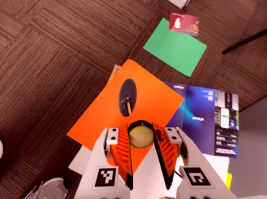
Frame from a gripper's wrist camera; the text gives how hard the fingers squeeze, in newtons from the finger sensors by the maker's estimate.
{"total": 8.9, "left": 8.9, "right": 8.8}